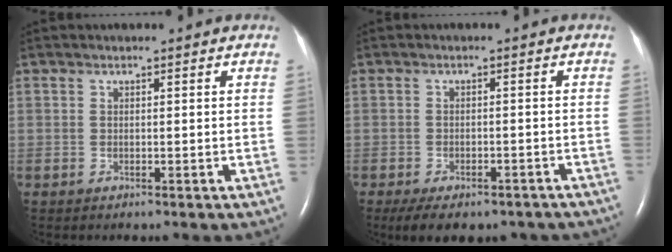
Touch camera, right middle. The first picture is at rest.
{"total": 12.9, "force": [-10.0, 5.5, 6.1], "torque": [-0.107, -0.006, -0.122]}